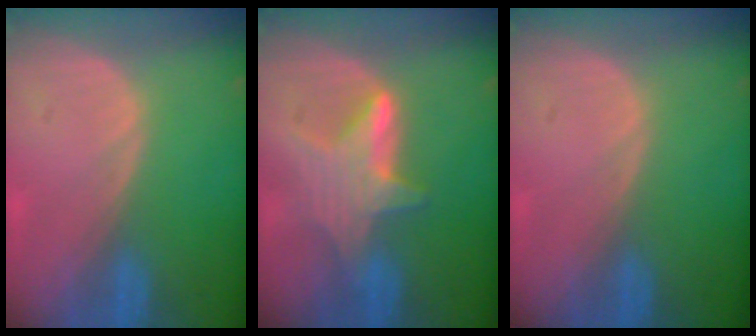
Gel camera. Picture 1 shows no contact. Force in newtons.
{"total": 6.0, "press": 6.0, "slide": 0.5}
{"total": 0.0}